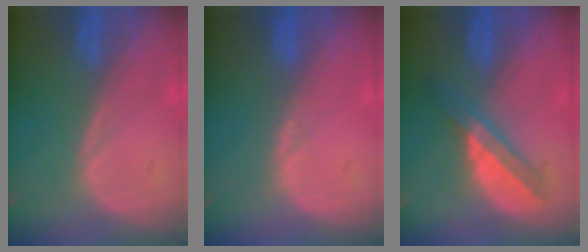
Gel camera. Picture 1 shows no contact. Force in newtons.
{"total": 0.8, "press": 0.8, "slide": 0.3}
{"total": 6.0, "press": 5.3, "slide": 2.8}